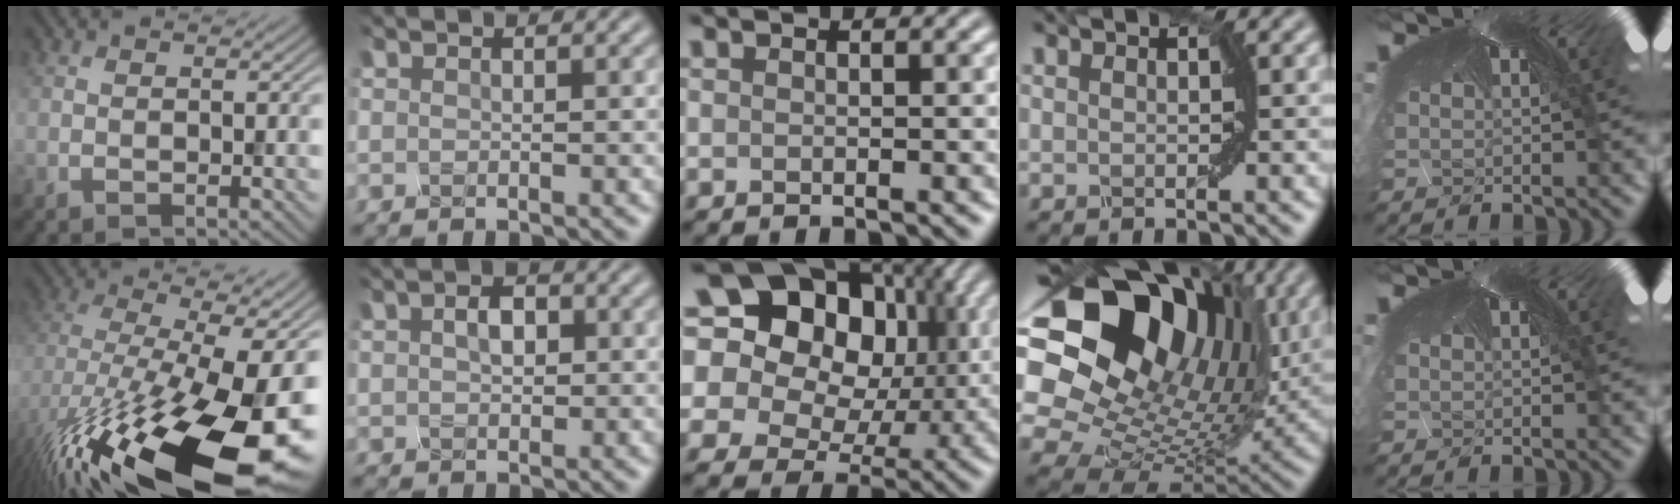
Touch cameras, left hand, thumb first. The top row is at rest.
{"thumb": {"total": 20.1, "force": [-8.7, 8.1, 16.2], "torque": [-0.296, -0.047, -0.124]}, "index": {"total": 2.4, "force": [0.0, 1.7, 1.7], "torque": [-0.033, 0.004, -0.004]}, "middle": {"total": 20.1, "force": [6.8, 15.9, 10.3], "torque": [-0.218, 0.056, 0.091]}, "ring": {"total": 18.0, "force": [6.6, 12.8, 10.9], "torque": [-0.214, 0.030, 0.119]}}